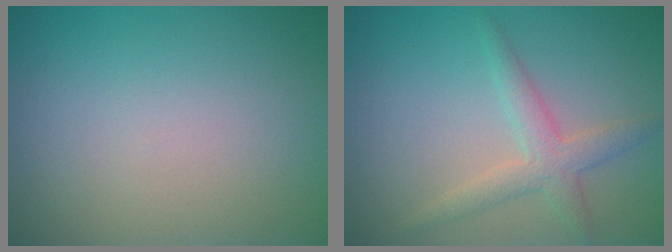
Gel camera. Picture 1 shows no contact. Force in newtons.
{"total": 2.7, "press": 2.7, "slide": 0.2}